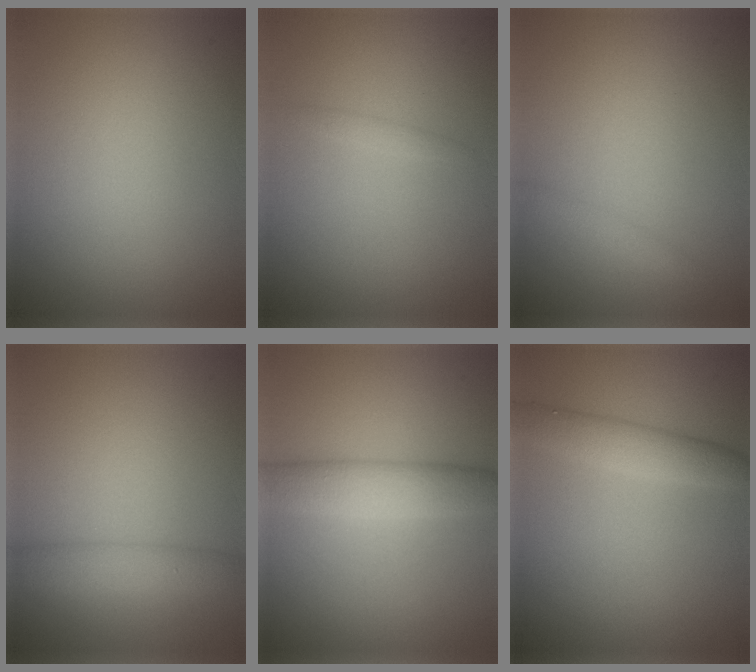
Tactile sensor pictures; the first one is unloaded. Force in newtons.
{"total": 0.8, "press": 0.8, "slide": 0.1}
{"total": 1.2, "press": 1.2, "slide": 0.2}
{"total": 3.0, "press": 3.0, "slide": 0.2}
{"total": 4.6, "press": 4.6, "slide": 0.1}
{"total": 2.9, "press": 2.9, "slide": 0.1}